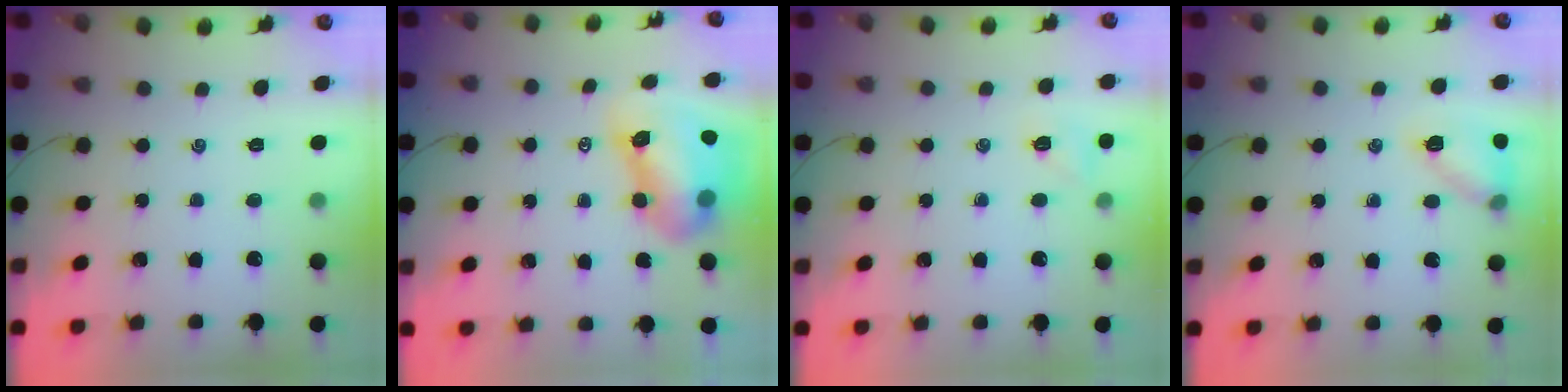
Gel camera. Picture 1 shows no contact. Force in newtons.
{"total": 11.9, "press": 11.4, "slide": 3.4}
{"total": 5.3, "press": 5.1, "slide": 1.3}
{"total": 11.6, "press": 11.4, "slide": 2.2}